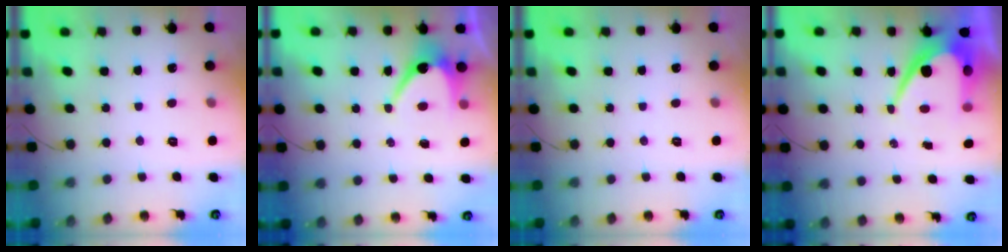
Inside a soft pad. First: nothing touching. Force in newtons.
{"total": 6.8, "press": 6.8, "slide": 0.7}
{"total": 0.0}
{"total": 12.2, "press": 12.1, "slide": 0.9}